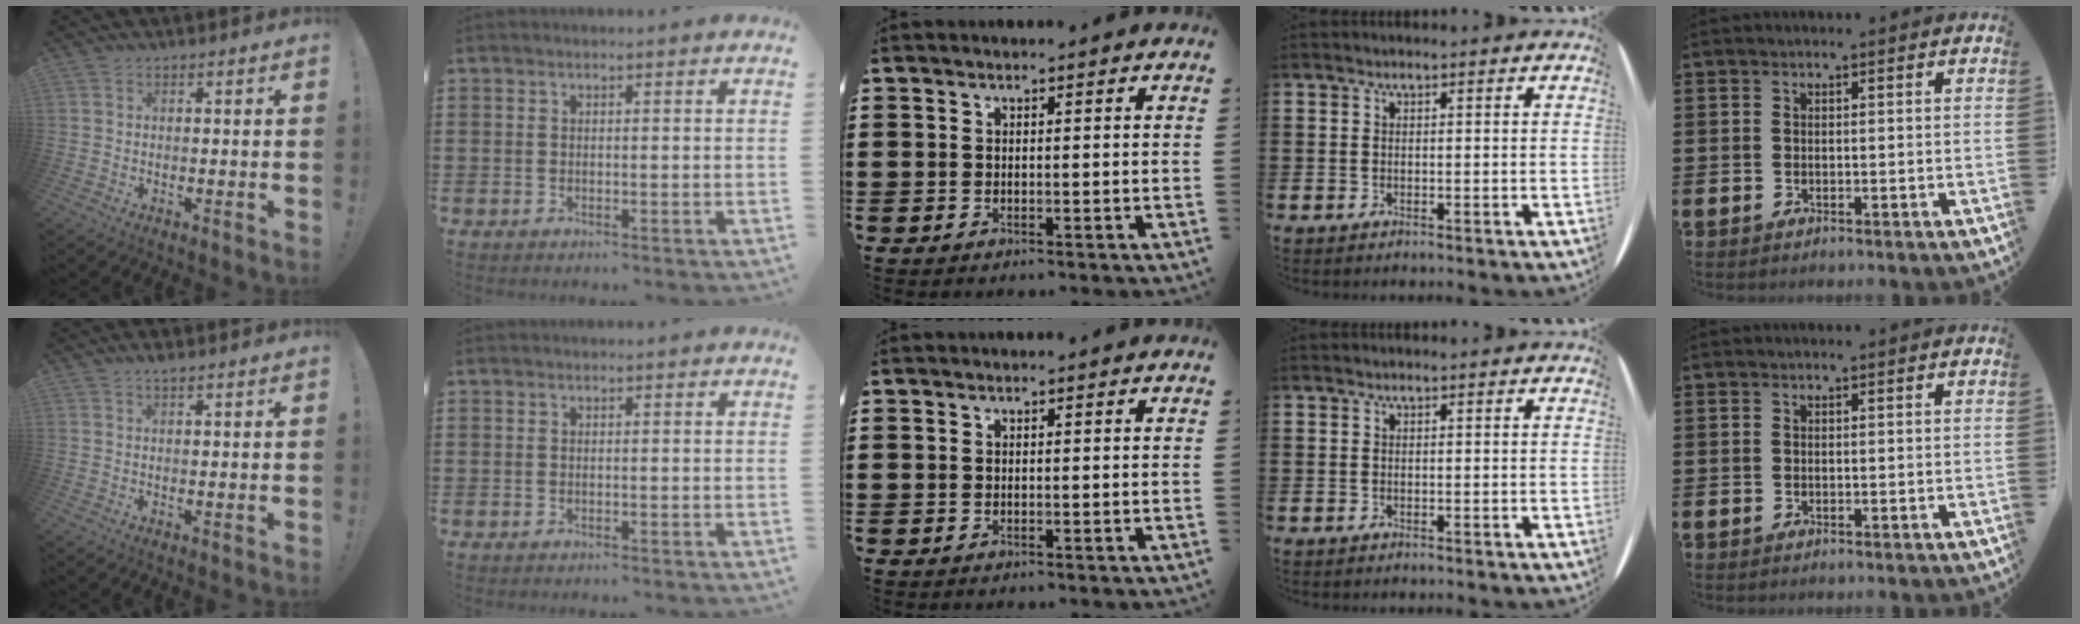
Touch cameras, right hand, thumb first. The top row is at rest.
{"thumb": {"total": 1.7, "force": [1.2, 0.2, 1.1], "torque": [-0.015, -0.003, 0.021]}}